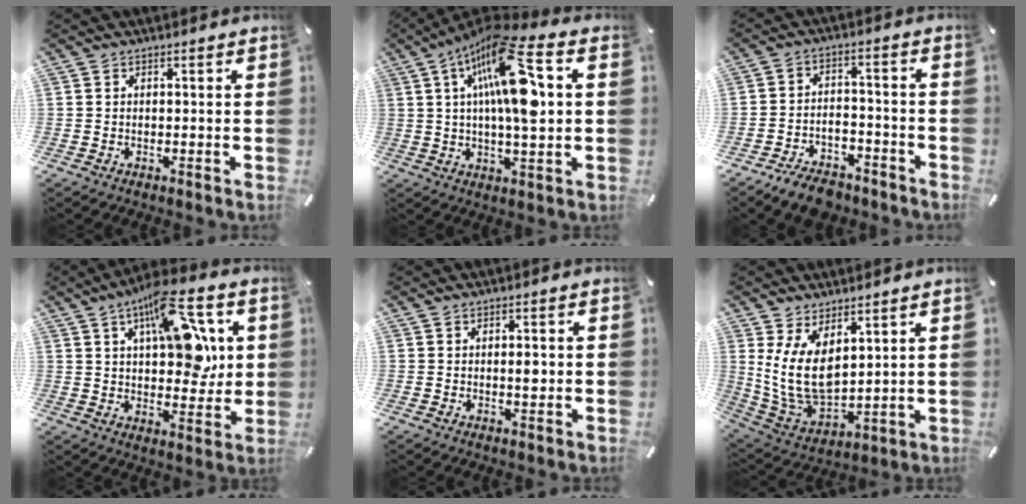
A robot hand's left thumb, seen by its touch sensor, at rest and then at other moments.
{"total": 20.4, "force": [5.5, 6.6, 18.5], "torque": [-0.338, -0.019, 0.077]}
{"total": 7.8, "force": [-6.7, 3.2, 2.6], "torque": [-0.029, 0.048, -0.122]}
{"total": 17.0, "force": [7.0, 8.5, 12.9], "torque": [-0.188, -0.020, 0.120]}
{"total": 2.6, "force": [0.1, 1.0, 2.4], "torque": [-0.039, -0.002, 0.000]}
{"total": 12.3, "force": [3.9, 7.3, 9.1], "torque": [-0.211, -0.032, 0.076]}